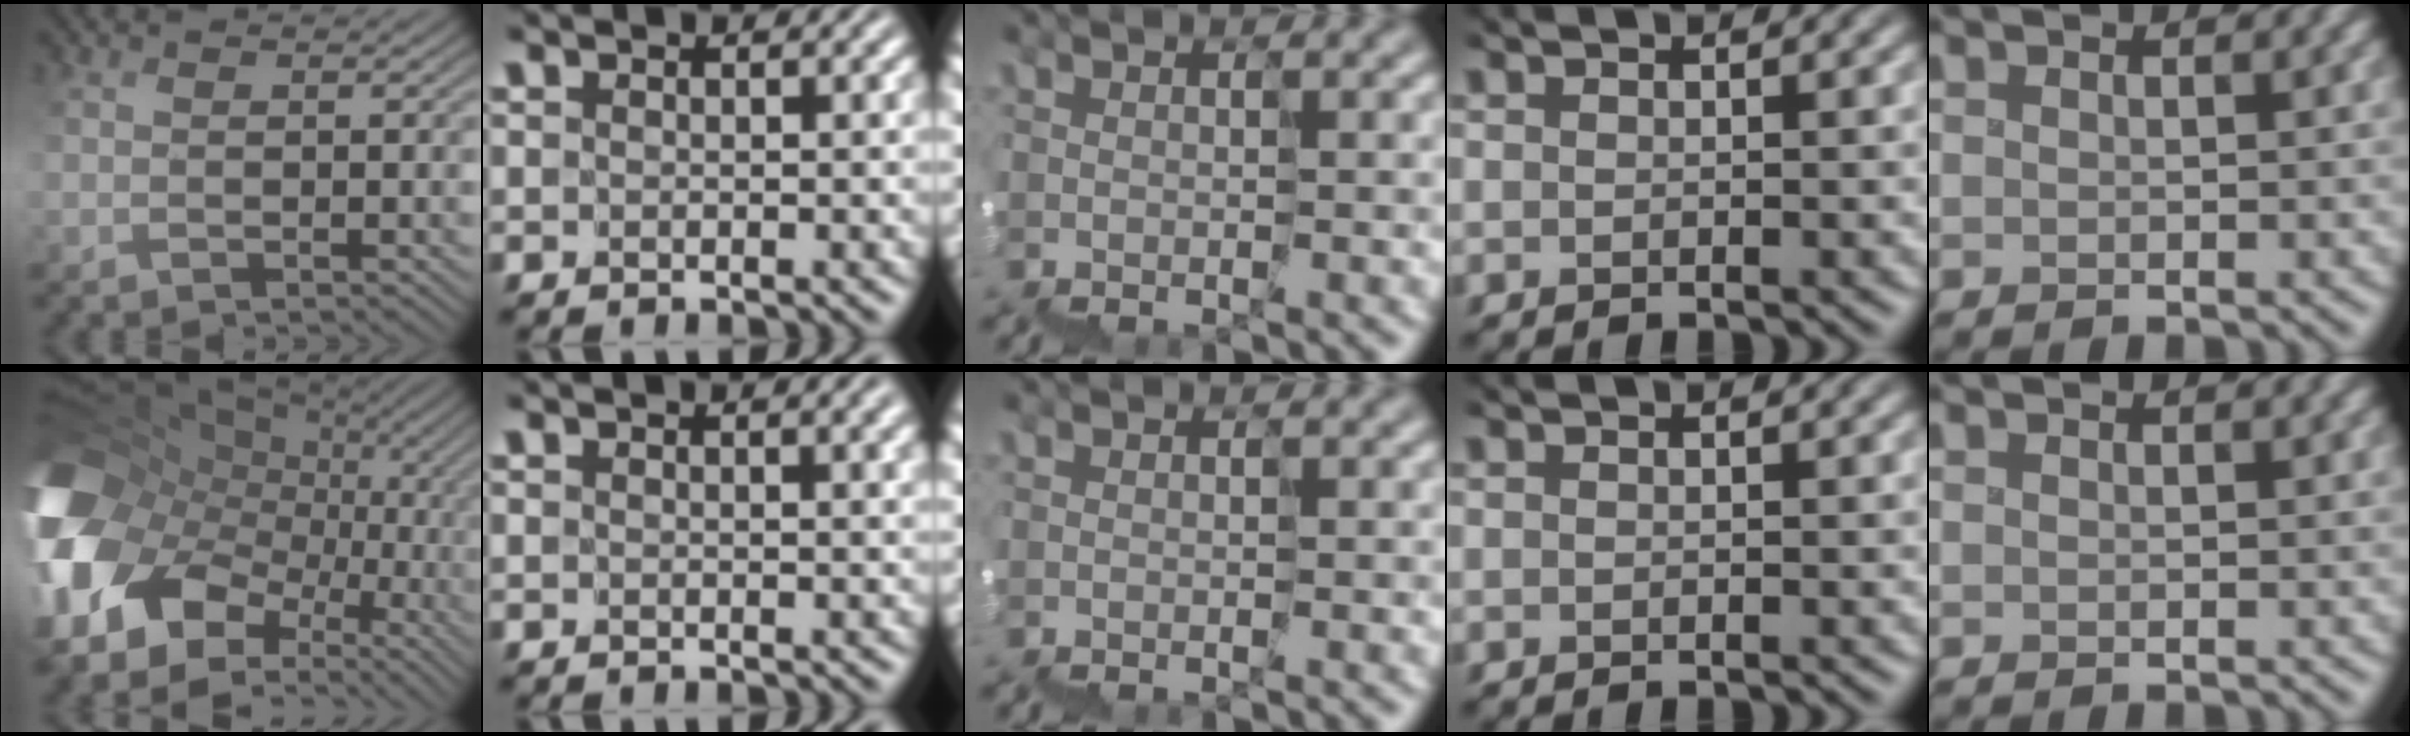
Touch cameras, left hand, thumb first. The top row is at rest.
{"thumb": {"total": 20.9, "force": [-2.2, 16.0, 13.2], "torque": [-0.325, -0.026, -0.024]}, "index": {"total": 1.4, "force": [0.9, 0.2, 1.1], "torque": [-0.011, -0.003, 0.015]}}